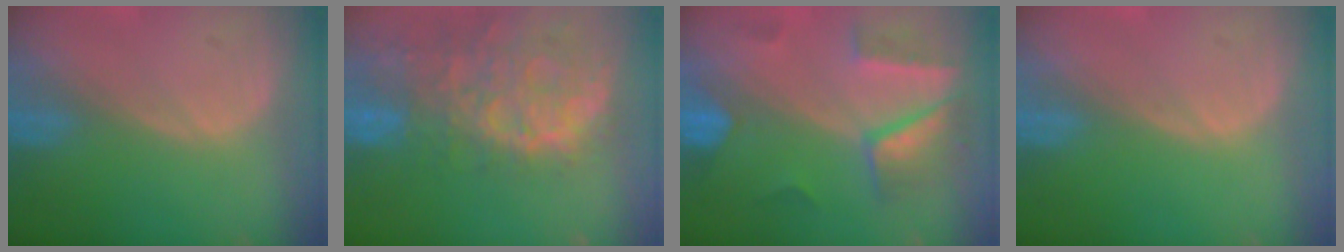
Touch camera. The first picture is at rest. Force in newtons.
{"total": 13.6, "press": 11.1, "slide": 7.8}
{"total": 7.4, "press": 7.2, "slide": 1.4}
{"total": 0.0}